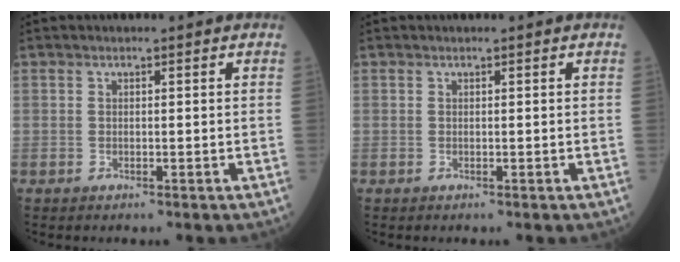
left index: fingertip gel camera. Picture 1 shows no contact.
{"total": 0.0}